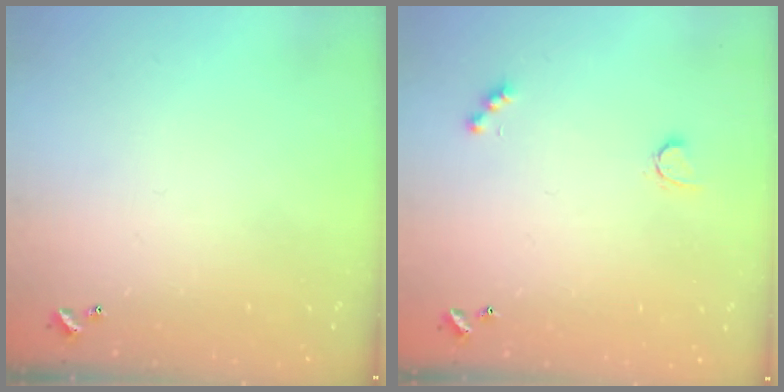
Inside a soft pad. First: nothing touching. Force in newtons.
{"total": 2.7, "press": 2.7, "slide": 0.5}